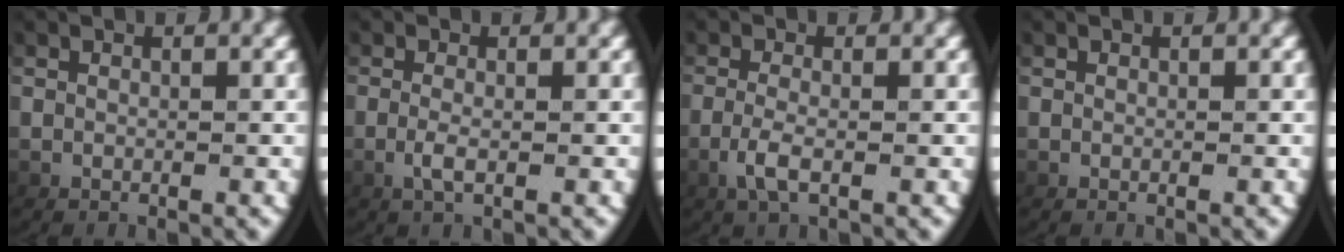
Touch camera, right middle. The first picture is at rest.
{"total": 1.3, "force": [-0.5, -0.3, 1.2], "torque": [-0.039, -0.018, 0.002]}
{"total": 2.0, "force": [-0.8, 0.1, 1.9], "torque": [-0.055, -0.018, -0.004]}
{"total": 0.0}